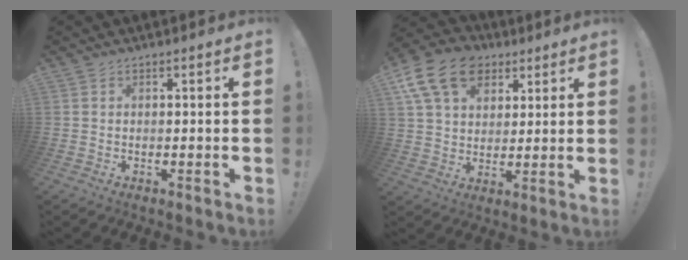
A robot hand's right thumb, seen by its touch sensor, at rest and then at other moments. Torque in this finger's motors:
{"motor_torque": [0.56, 1.05, 0.83, -0.15, 0.10]}